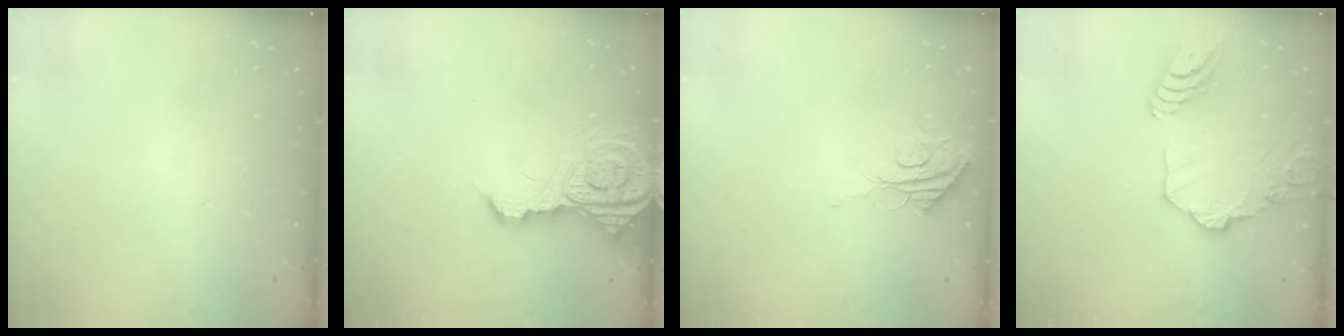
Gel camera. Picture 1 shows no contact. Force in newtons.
{"total": 14.4, "press": 14.3, "slide": 1.4}
{"total": 8.0, "press": 8.0, "slide": 0.4}
{"total": 15.3, "press": 15.2, "slide": 1.6}